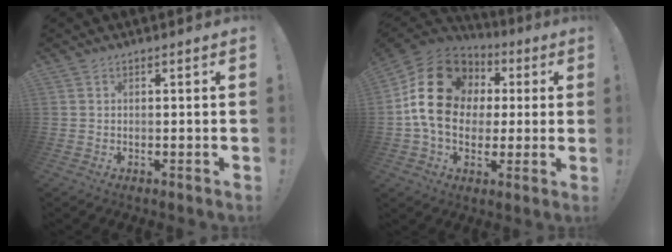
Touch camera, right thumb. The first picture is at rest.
{"total": 21.2, "force": [3.3, 16.9, 12.4], "torque": [-0.190, 0.006, 0.082]}